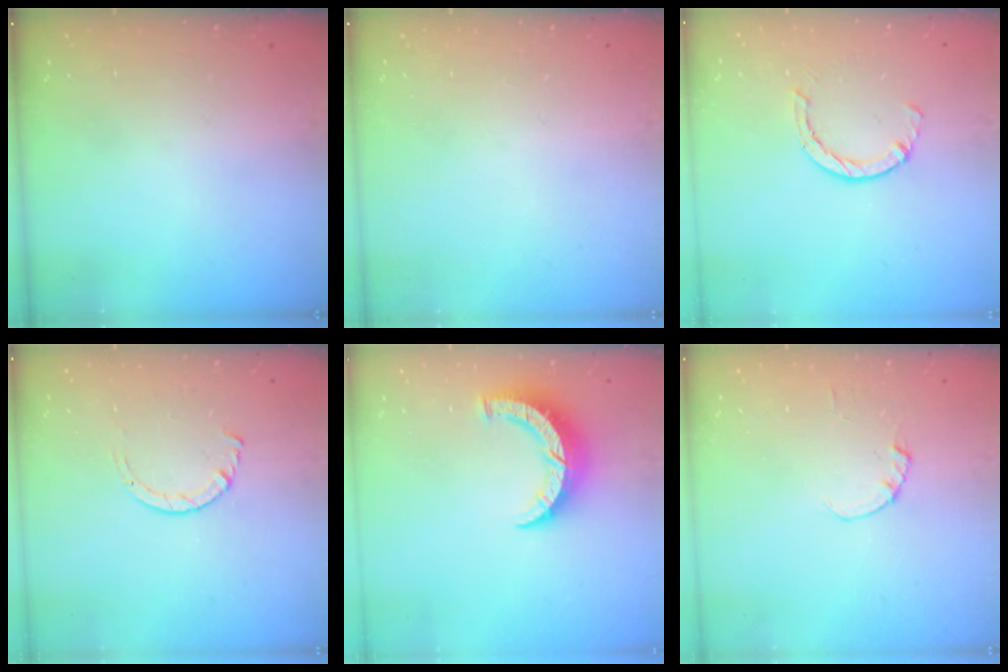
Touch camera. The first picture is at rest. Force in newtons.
{"total": 0.0}
{"total": 2.9, "press": 2.8, "slide": 0.4}
{"total": 2.9, "press": 2.8, "slide": 0.3}
{"total": 8.0, "press": 8.0, "slide": 0.4}
{"total": 0.0}